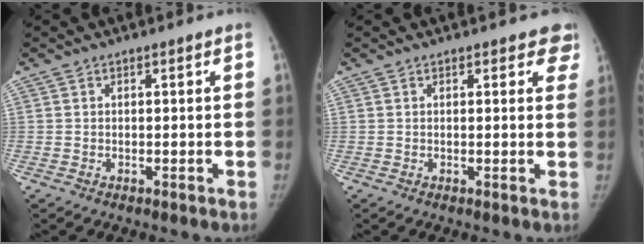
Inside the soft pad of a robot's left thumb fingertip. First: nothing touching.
{"total": 3.8, "force": [2.9, 2.0, 1.4], "torque": [0.021, -0.009, 0.016]}